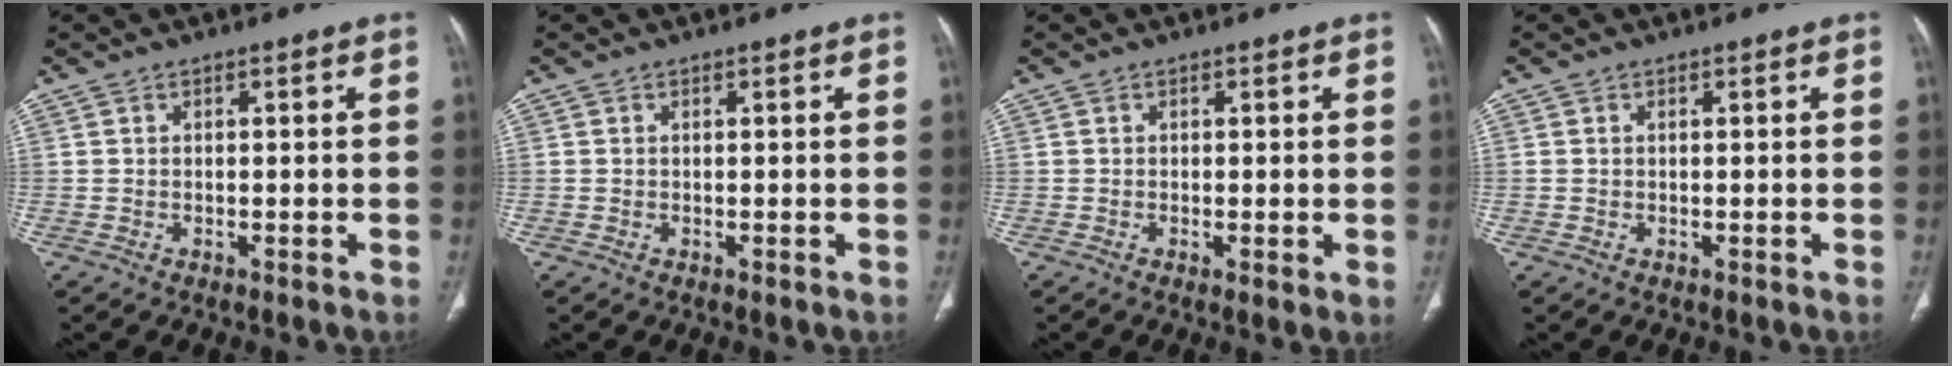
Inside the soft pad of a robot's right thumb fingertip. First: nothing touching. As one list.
[{"total": 0.0}, {"total": 1.4, "force": [-0.2, 0.2, 1.4], "torque": [-0.028, -0.009, -0.004]}, {"total": 0.0}]